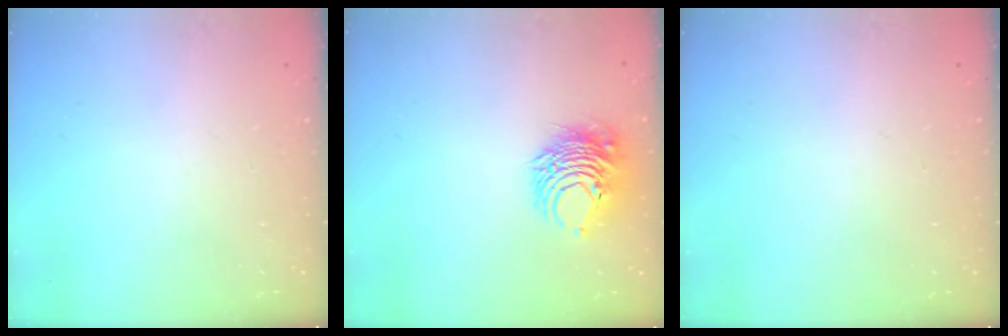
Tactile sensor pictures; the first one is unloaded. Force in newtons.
{"total": 8.5, "press": 8.5, "slide": 0.3}
{"total": 0.0}